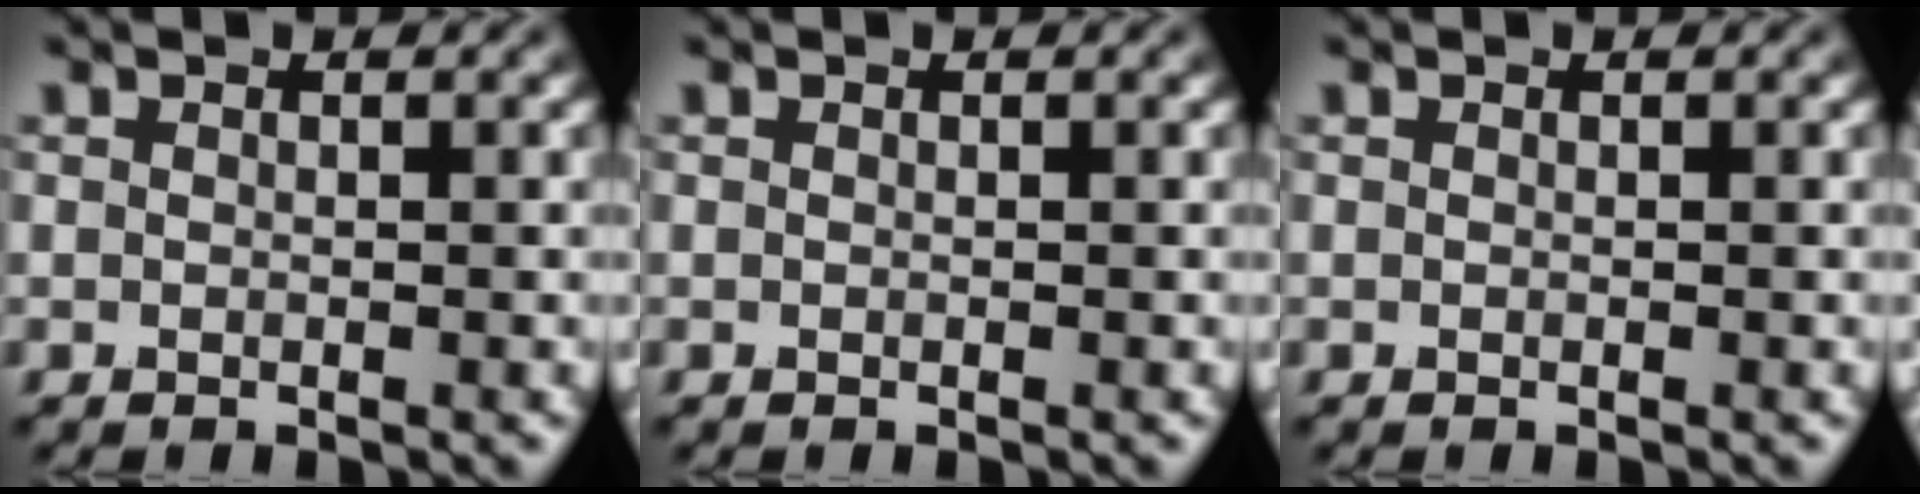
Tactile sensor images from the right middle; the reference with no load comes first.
{"total": 0.0}
{"total": 0.0}